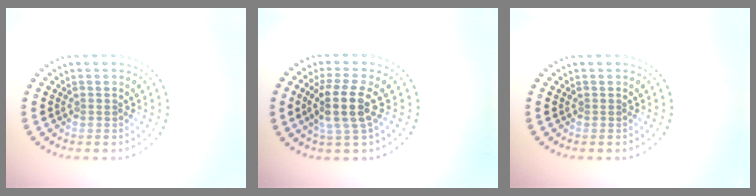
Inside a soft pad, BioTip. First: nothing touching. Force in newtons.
{"total": 4.0, "press": 3.3, "slide": 2.3}
{"total": 0.0}